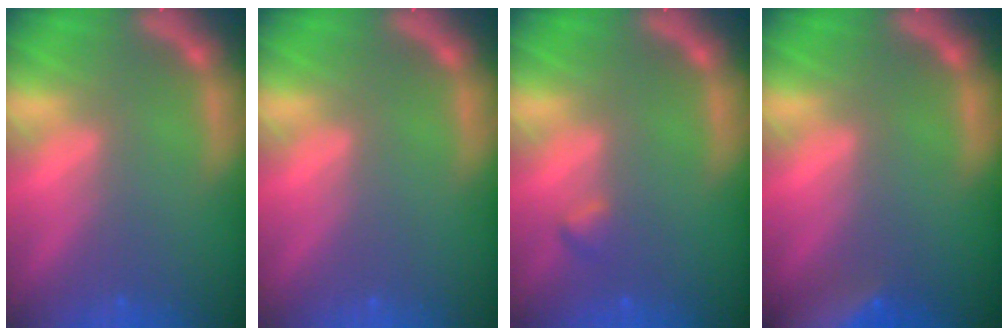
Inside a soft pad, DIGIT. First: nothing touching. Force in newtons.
{"total": 0.0}
{"total": 0.9}
{"total": 9.4}